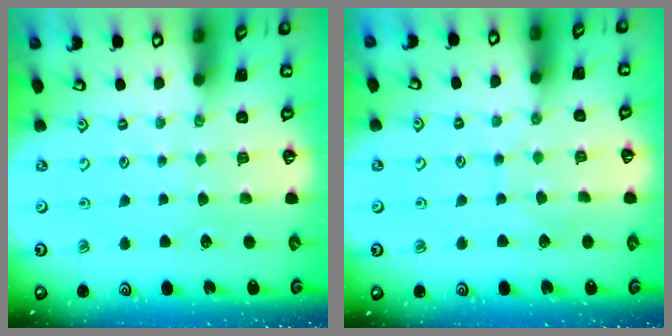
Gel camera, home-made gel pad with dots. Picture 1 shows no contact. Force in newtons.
{"total": 3.8, "press": 3.8, "slide": 0.2}